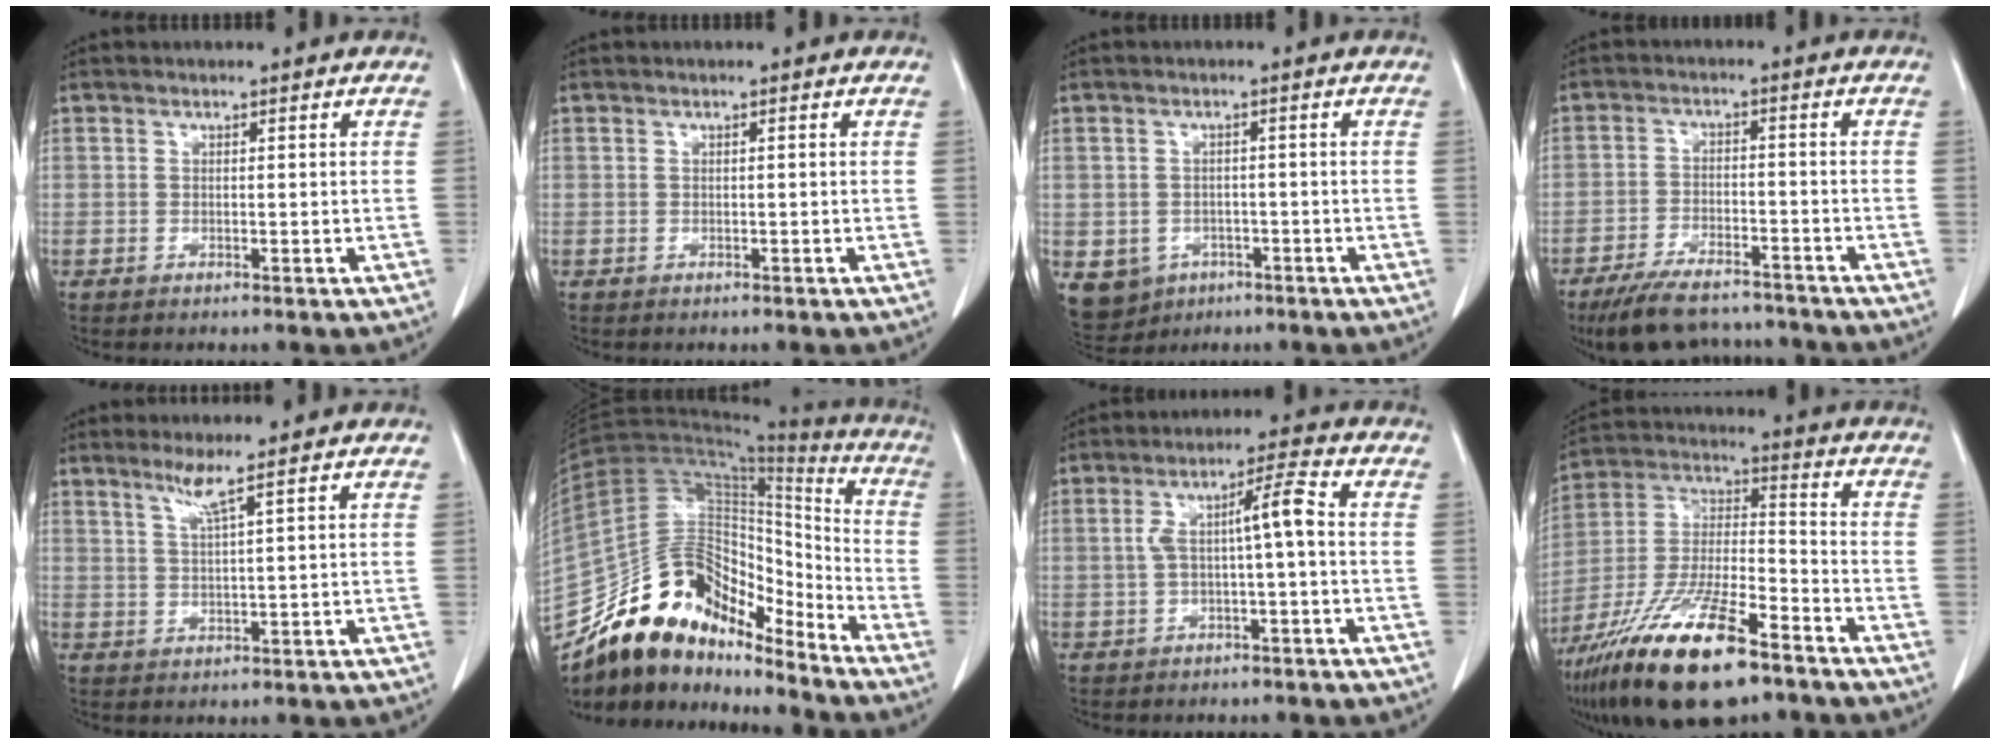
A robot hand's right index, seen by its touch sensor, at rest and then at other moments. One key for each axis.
{"total": 0.0}
{"total": 7.7, "fx": -3.7, "fy": 6.5, "fz": 1.9, "tx": -0.041, "ty": 0.005, "tz": -0.045}
{"total": 12.1, "fx": -10.6, "fy": 3.6, "fz": 4.6, "tx": -0.077, "ty": 0.000, "tz": -0.166}
{"total": 3.1, "fx": 2.0, "fy": -1.0, "fz": 2.1, "tx": -0.045, "ty": -0.008, "tz": 0.044}
{"total": 19.1, "fx": -15.7, "fy": 7.2, "fz": 8.2, "tx": -0.128, "ty": 0.067, "tz": -0.273}
{"total": 5.9, "fx": -0.2, "fy": 0.5, "fz": 5.9, "tx": -0.105, "ty": 0.026, "tz": 0.000}
{"total": 20.7, "fx": -13.6, "fy": 4.9, "fz": 14.9, "tx": -0.308, "ty": -0.025, "tz": -0.245}